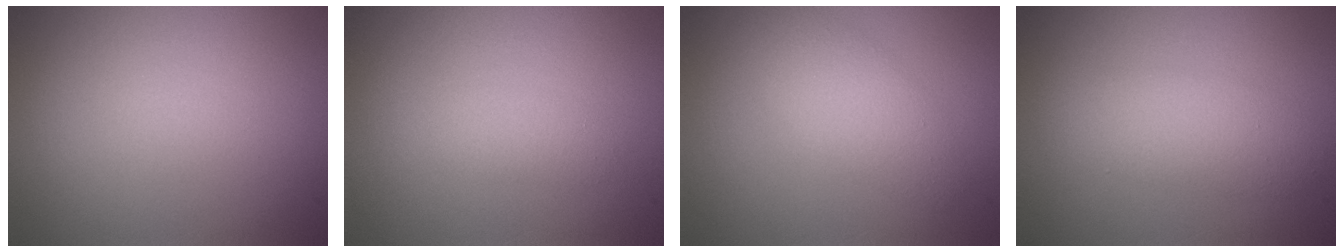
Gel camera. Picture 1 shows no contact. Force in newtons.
{"total": 1.2, "press": 1.2, "slide": 0.1}
{"total": 2.5, "press": 2.5, "slide": 0.2}
{"total": 3.0, "press": 3.0, "slide": 0.2}